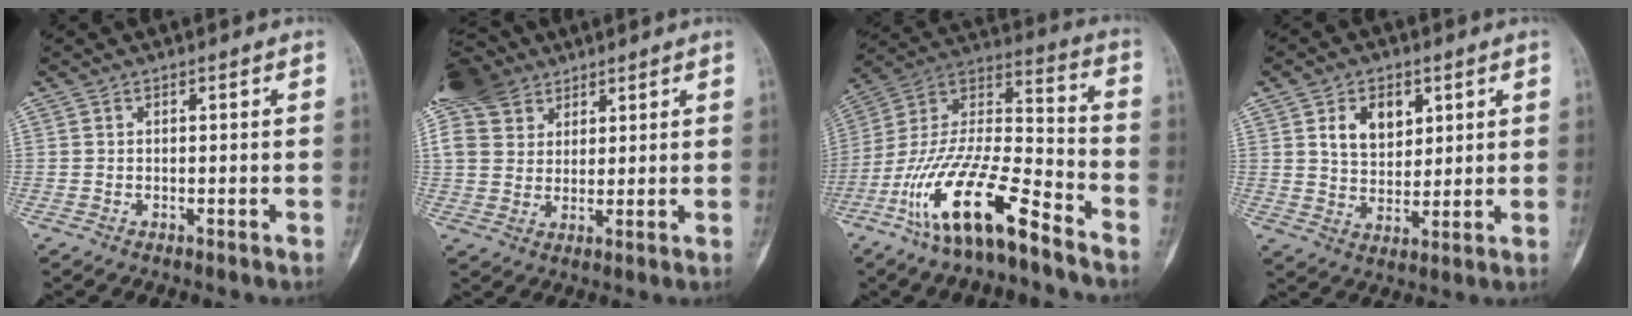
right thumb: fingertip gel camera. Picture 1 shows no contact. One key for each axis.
{"total": 11.9, "fx": 7.8, "fy": 8.0, "fz": 4.1, "tx": -0.063, "ty": -0.004, "tz": 0.151}
{"total": 20.1, "fx": -12.6, "fy": 6.0, "fz": 14.5, "tx": -0.287, "ty": 0.076, "tz": -0.237}
{"total": 8.4, "fx": 3.3, "fy": 5.7, "fz": 5.2, "tx": -0.053, "ty": -0.019, "tz": 0.062}